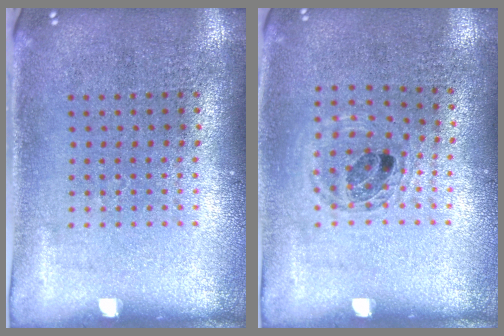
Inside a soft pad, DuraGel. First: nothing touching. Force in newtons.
{"total": 0.9, "press": 0.9, "slide": 0.2}